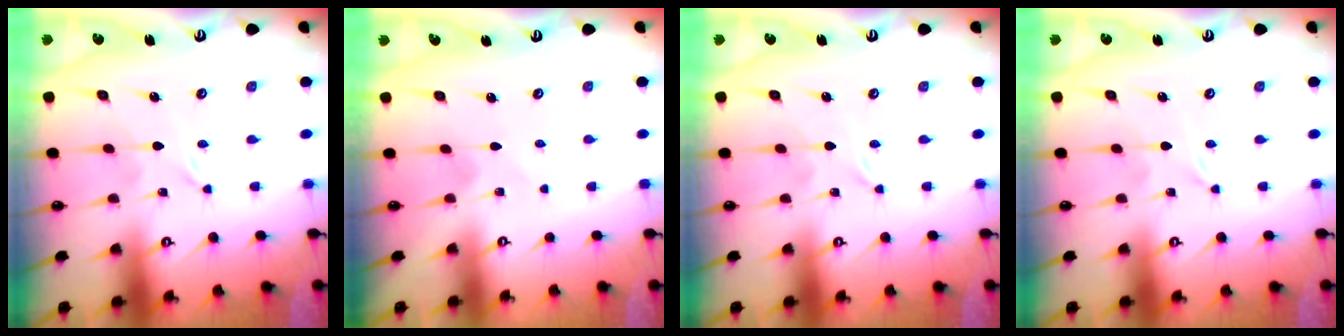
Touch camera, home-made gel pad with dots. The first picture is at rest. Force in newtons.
{"total": 0.9, "press": 0.8, "slide": 0.1}
{"total": 0.0}
{"total": 0.0}